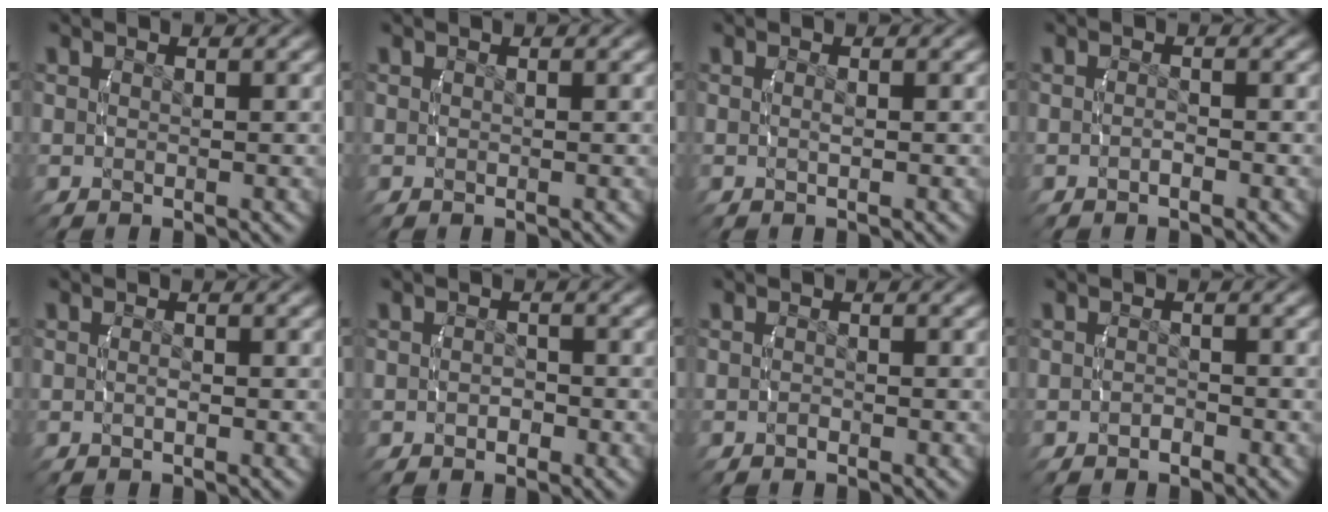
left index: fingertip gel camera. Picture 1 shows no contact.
{"total": 0.0}
{"total": 0.6, "force": [-0.3, -0.1, 0.5], "torque": [-0.016, -0.004, -0.003]}
{"total": 0.9, "force": [-0.8, 0.1, 0.5], "torque": [-0.012, -0.001, -0.015]}
{"total": 0.7, "force": [-0.5, 0.1, 0.4], "torque": [-0.014, -0.003, -0.008]}
{"total": 0.8, "force": [-0.7, 0.3, 0.2], "torque": [-0.004, -0.004, -0.010]}
{"total": 0.6, "force": [-0.6, -0.1, 0.1], "torque": [-0.004, -0.003, -0.009]}
{"total": 0.8, "force": [-0.8, 0.0, 0.1], "torque": [-0.003, -0.004, -0.013]}